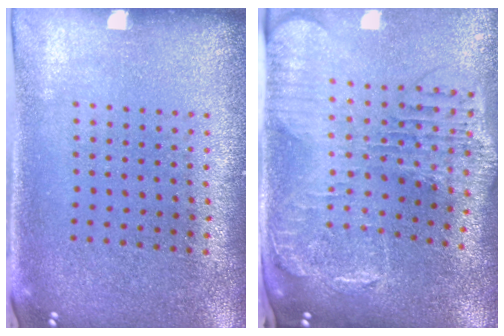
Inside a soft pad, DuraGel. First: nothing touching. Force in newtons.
{"total": 2.2, "press": 2.0, "slide": 1.0}